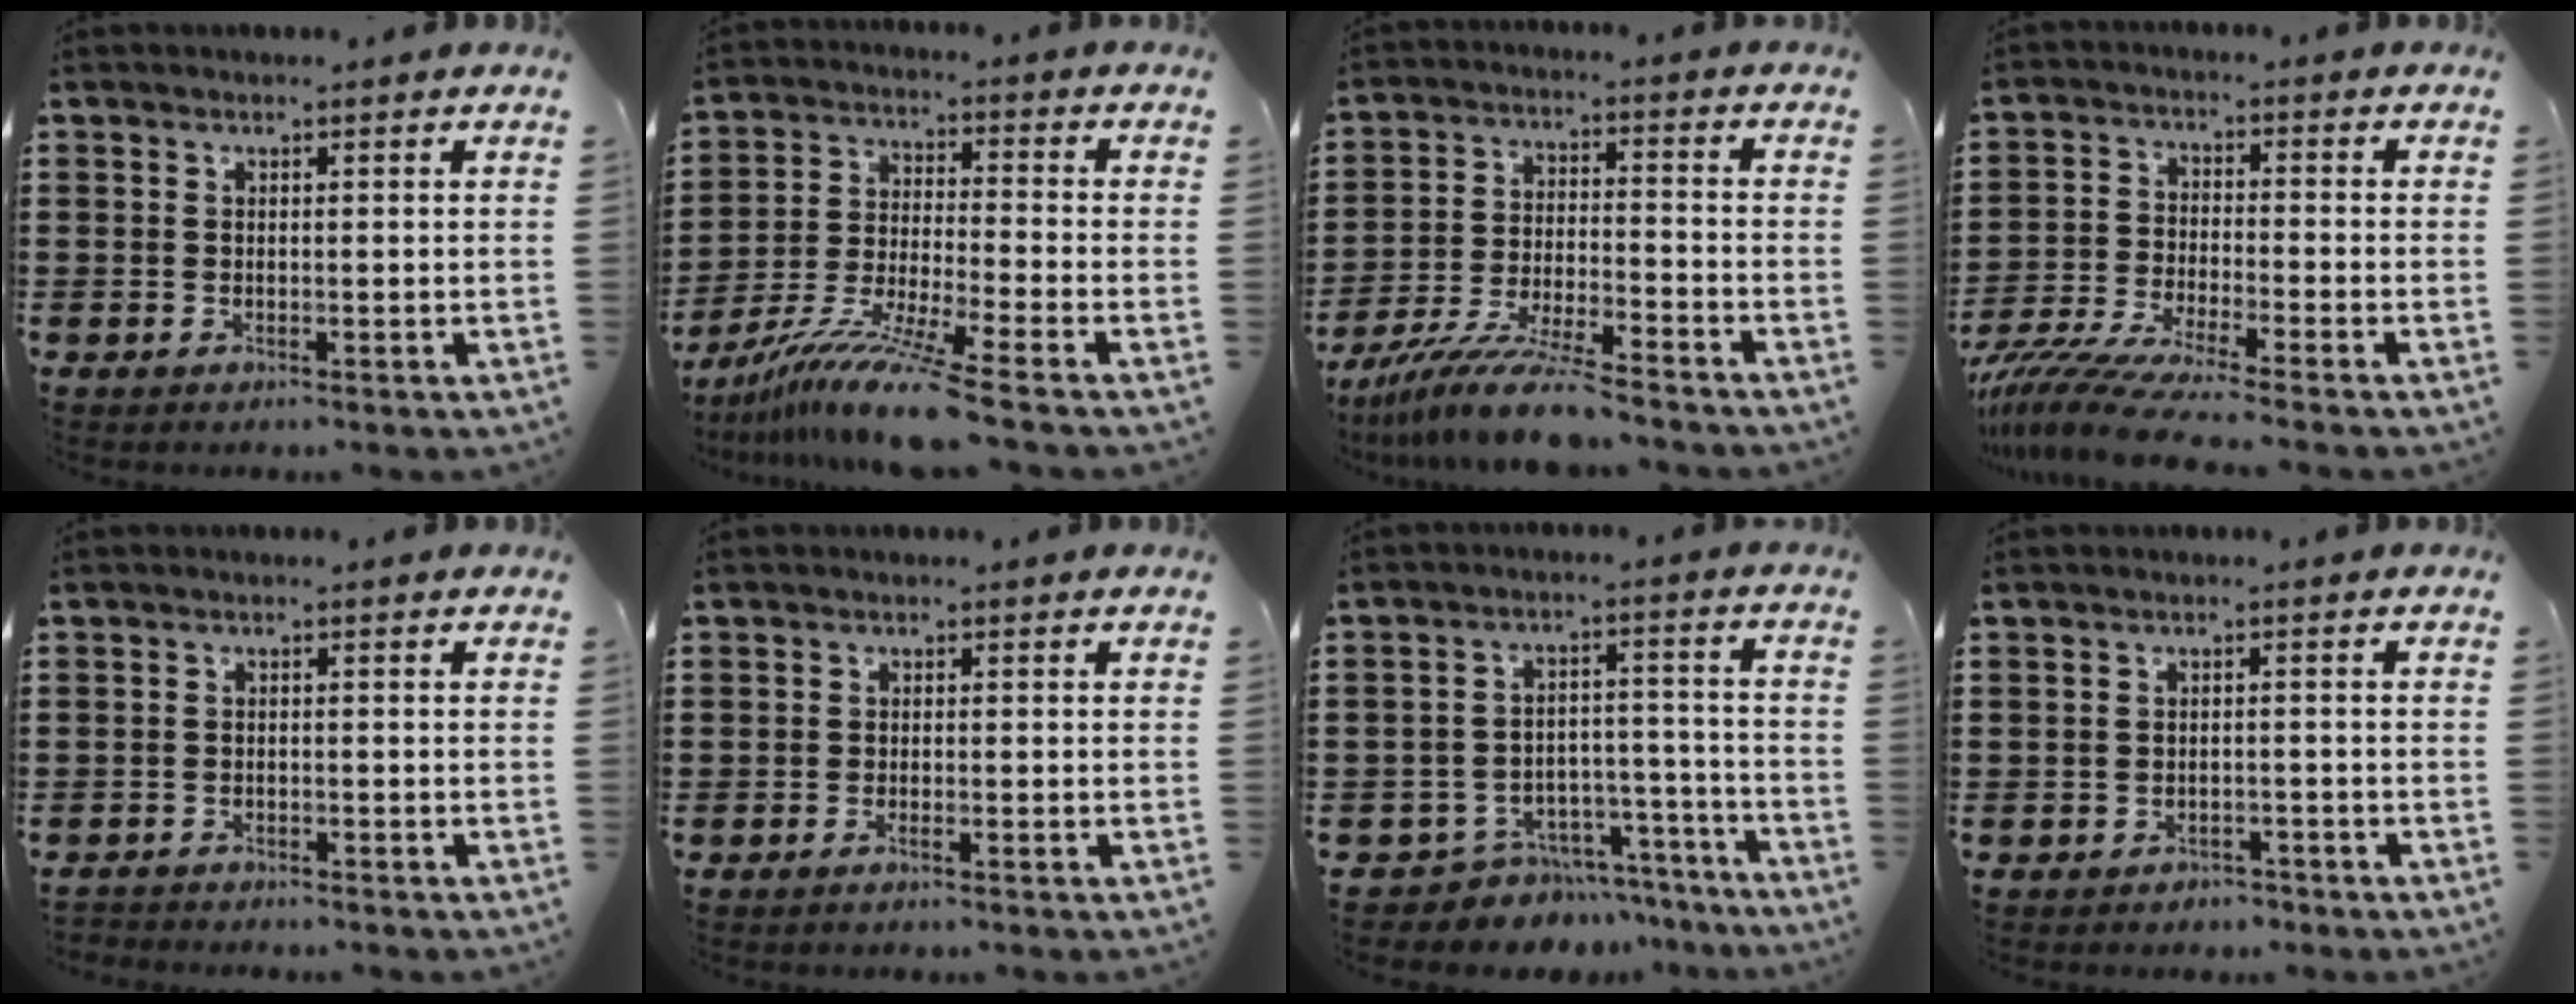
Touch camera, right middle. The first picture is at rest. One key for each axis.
{"total": 10.8, "fx": -8.7, "fy": 0.2, "fz": 6.3, "tx": -0.120, "ty": 0.000, "tz": -0.172}
{"total": 10.1, "fx": -8.8, "fy": 0.5, "fz": 4.9, "tx": -0.098, "ty": 0.007, "tz": -0.172}
{"total": 7.2, "fx": -6.4, "fy": 0.0, "fz": 3.4, "tx": -0.083, "ty": -0.014, "tz": -0.126}
{"total": 1.5, "fx": -1.5, "fy": 0.1, "fz": -0.1, "tx": -0.003, "ty": 0.002, "tz": -0.034}
{"total": 0.8, "fx": -0.5, "fy": 0.0, "fz": 0.6, "tx": -0.011, "ty": -0.003, "tz": -0.009}
{"total": 6.2, "fx": -5.8, "fy": 2.1, "fz": 0.5, "tx": -0.010, "ty": 0.028, "tz": -0.114}
{"total": 1.5, "fx": -1.4, "fy": 0.4, "fz": -0.1, "tx": -0.005, "ty": 0.002, "tz": -0.033}